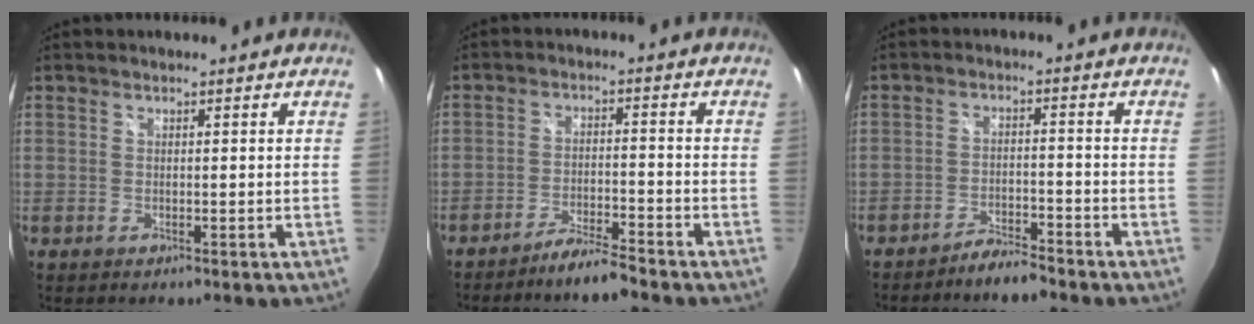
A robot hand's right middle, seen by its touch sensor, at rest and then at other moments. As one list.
[{"total": 5.3, "force": [-4.8, -0.3, 2.2], "torque": [-0.065, 0.002, -0.083]}, {"total": 4.5, "force": [-4.2, 0.4, 1.5], "torque": [-0.049, 0.003, -0.070]}]